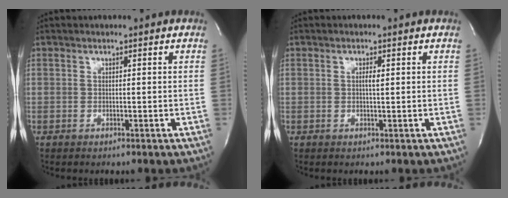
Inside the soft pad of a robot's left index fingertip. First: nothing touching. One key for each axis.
{"total": 1.1, "fx": 0.1, "fy": 0.2, "fz": 1.1, "tx": -0.023, "ty": 0.002, "tz": 0.001}